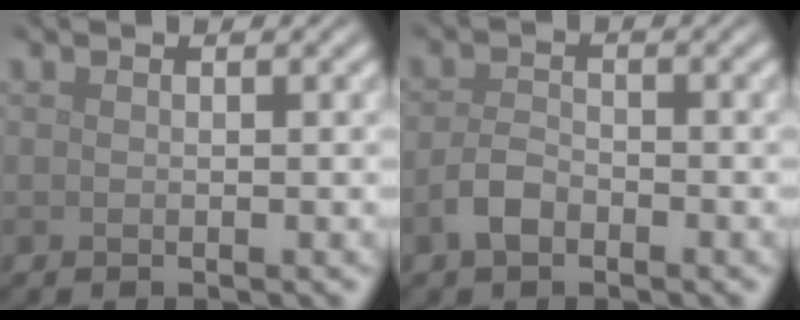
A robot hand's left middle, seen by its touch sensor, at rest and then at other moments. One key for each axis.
{"total": 2.1, "fx": -1.2, "fy": 1.1, "fz": 1.3, "tx": -0.027, "ty": 0.003, "tz": -0.029}